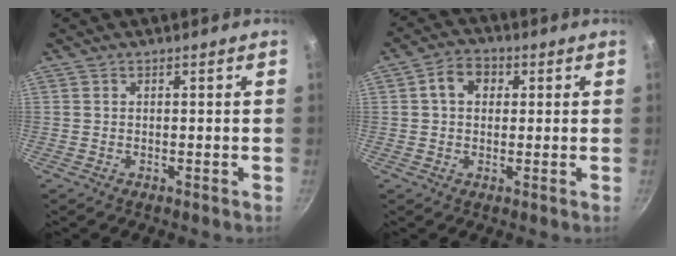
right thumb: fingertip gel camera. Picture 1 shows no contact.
{"total": 5.9, "force": [1.4, 4.5, 3.5], "torque": [-0.036, 0.009, 0.014]}